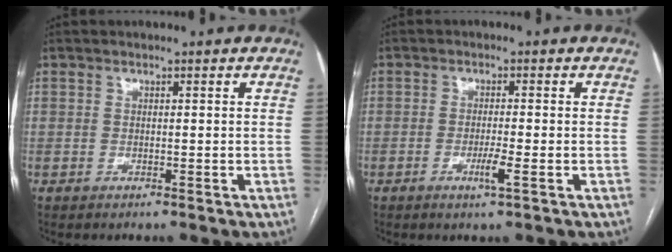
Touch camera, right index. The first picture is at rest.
{"total": 2.9, "force": [-1.2, -0.2, 2.6], "torque": [-0.048, -0.005, -0.022]}